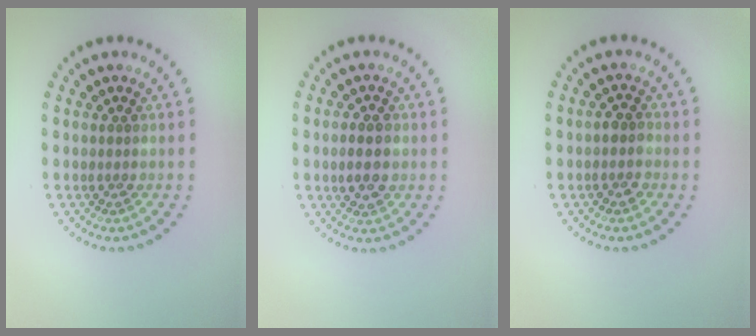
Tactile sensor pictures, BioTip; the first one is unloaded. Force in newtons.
{"total": 2.8, "press": 2.8, "slide": 0.1}
{"total": 1.6, "press": 1.4, "slide": 0.7}